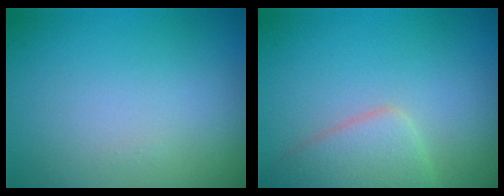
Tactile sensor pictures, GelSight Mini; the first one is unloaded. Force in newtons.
{"total": 3.7, "press": 3.7, "slide": 0.3}